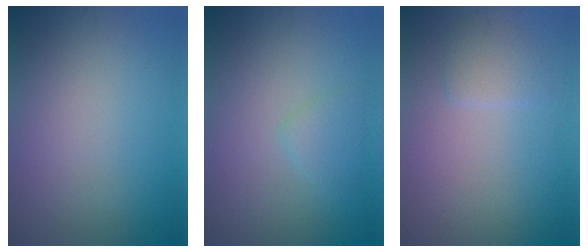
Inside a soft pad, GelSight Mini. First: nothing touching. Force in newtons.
{"total": 1.6, "press": 1.6, "slide": 0.1}
{"total": 1.7, "press": 1.6, "slide": 0.2}